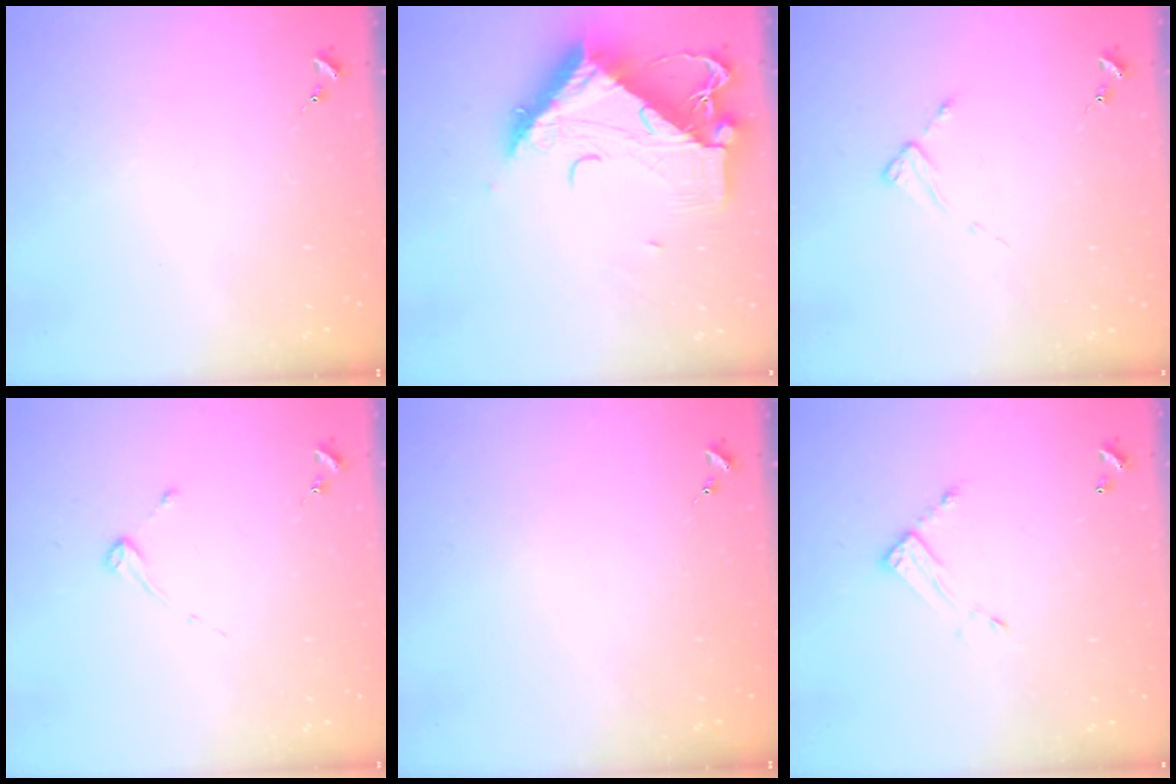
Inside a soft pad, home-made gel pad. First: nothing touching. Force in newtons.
{"total": 14.6, "press": 14.5, "slide": 1.5}
{"total": 2.0, "press": 2.0, "slide": 0.3}
{"total": 2.7, "press": 2.7, "slide": 0.3}
{"total": 0.0}
{"total": 7.2, "press": 7.2, "slide": 0.3}